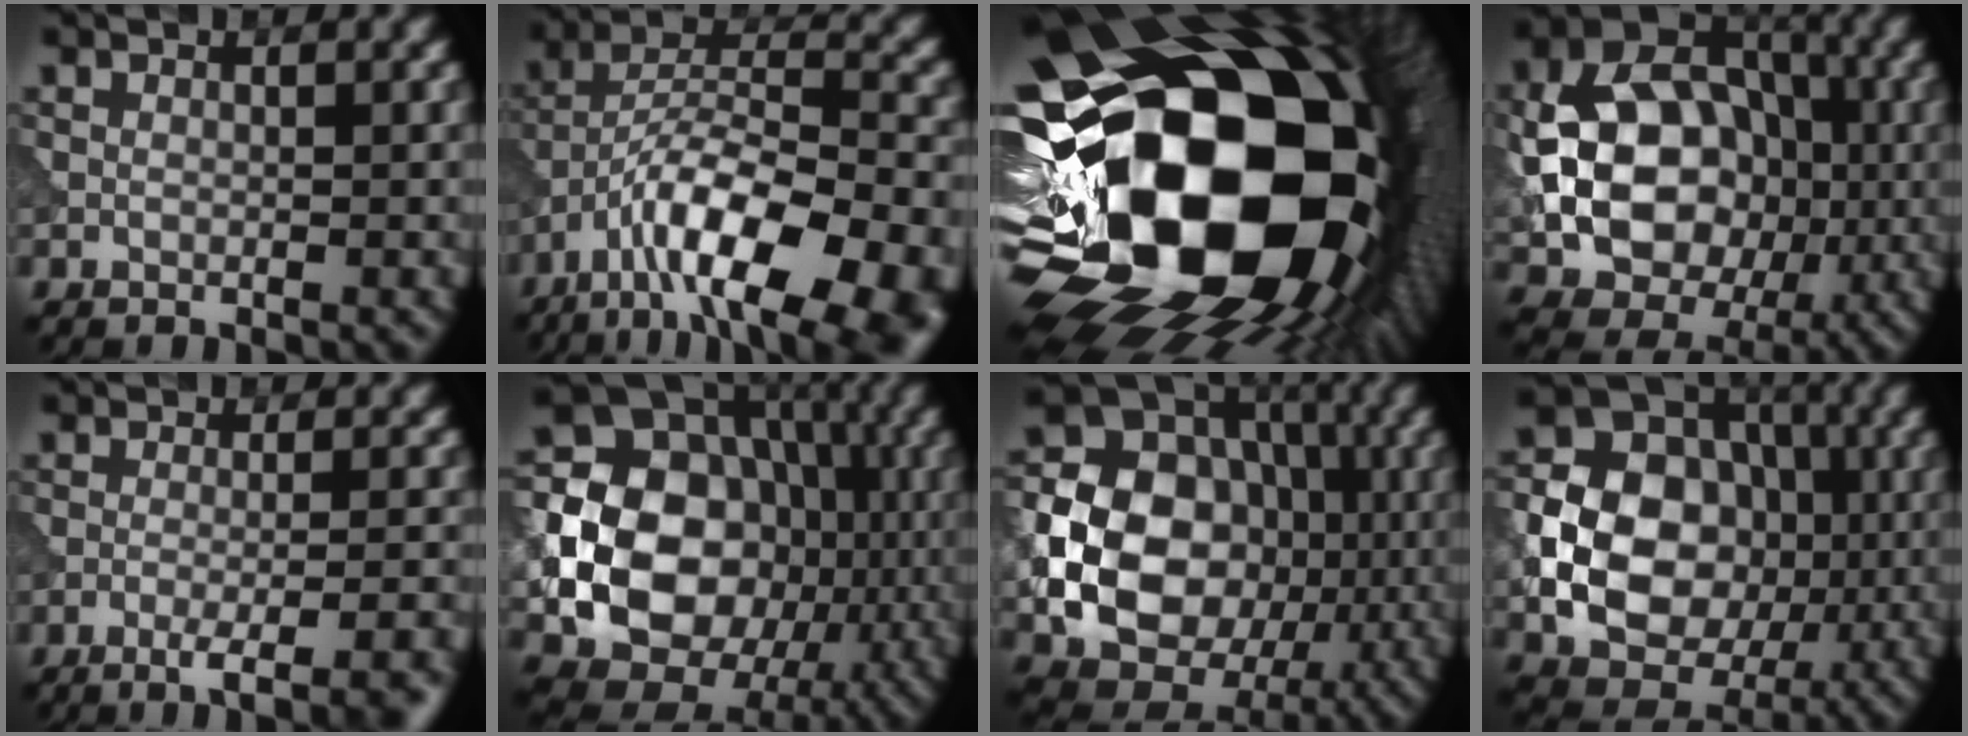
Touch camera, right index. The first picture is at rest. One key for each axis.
{"total": 15.6, "fx": -9.0, "fy": 6.3, "fz": 11.0, "tx": -0.180, "ty": -0.004, "tz": -0.138}
{"total": 22.9, "fx": -3.9, "fy": 16.3, "fz": 15.5, "tx": -0.303, "ty": -0.063, "tz": -0.054}
{"total": 12.0, "fx": -0.9, "fy": 8.9, "fz": 8.0, "tx": -0.132, "ty": 0.003, "tz": -0.018}
{"total": 6.7, "fx": -3.3, "fy": 2.1, "fz": 5.4, "tx": -0.041, "ty": 0.007, "tz": -0.038}
{"total": 17.4, "fx": -1.9, "fy": 14.5, "fz": 9.5, "tx": -0.169, "ty": -0.012, "tz": -0.048}
{"total": 13.2, "fx": -1.9, "fy": 10.4, "fz": 7.9, "tx": -0.149, "ty": -0.006, "tz": -0.044}
{"total": 10.8, "fx": -1.7, "fy": 8.4, "fz": 6.6, "tx": -0.114, "ty": -0.001, "tz": -0.039}